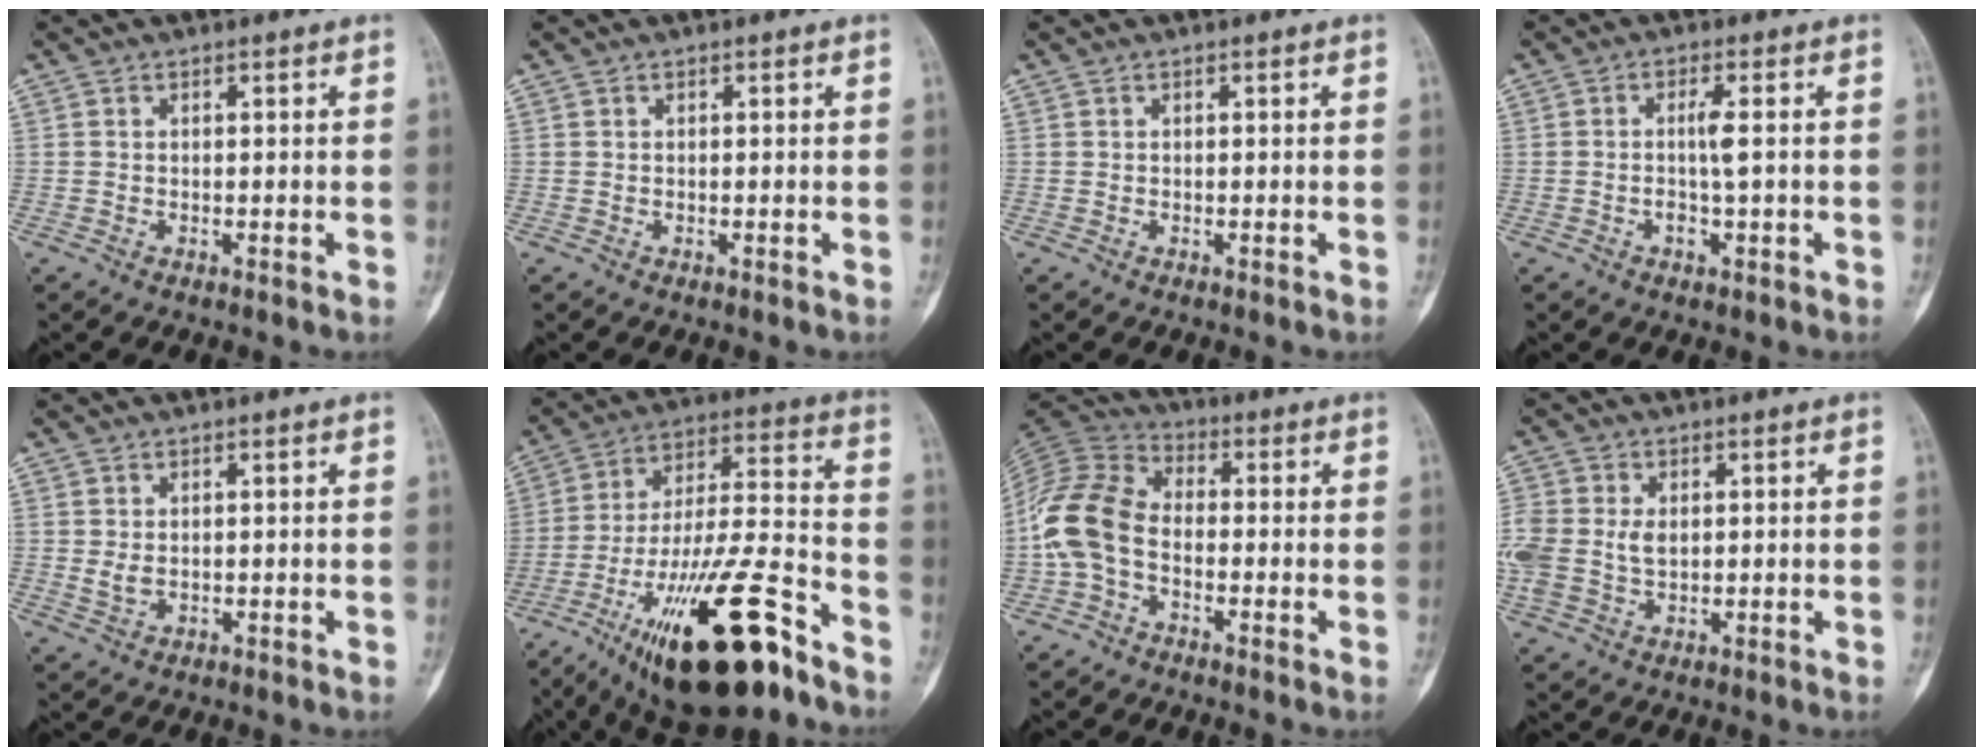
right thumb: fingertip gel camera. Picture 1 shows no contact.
{"total": 0.0}
{"total": 0.0}
{"total": 3.8, "force": [-0.4, 1.0, 3.7], "torque": [-0.076, 0.005, -0.007]}
{"total": 2.1, "force": [0.3, 1.5, 1.4], "torque": [-0.025, -0.005, 0.012]}
{"total": 25.9, "force": [-14.9, 7.1, 20.0], "torque": [-0.336, 0.070, -0.245]}
{"total": 11.8, "force": [-2.5, 7.8, 8.4], "torque": [-0.173, 0.034, -0.064]}
{"total": 12.1, "force": [0.8, 9.0, 8.1], "torque": [-0.219, 0.008, 0.026]}